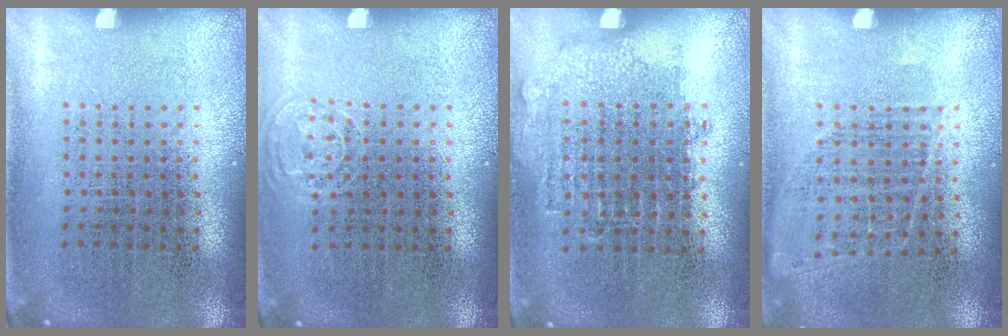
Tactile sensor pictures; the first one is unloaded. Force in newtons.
{"total": 0.7, "press": 0.6, "slide": 0.3}
{"total": 0.9, "press": 0.8, "slide": 0.4}
{"total": 0.9, "press": 0.8, "slide": 0.4}